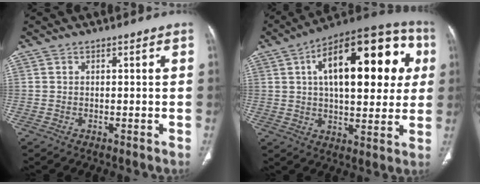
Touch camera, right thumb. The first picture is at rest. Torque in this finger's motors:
{"motor_torque": [0.09, 4.82, 2.02, 0.74, 0.51]}